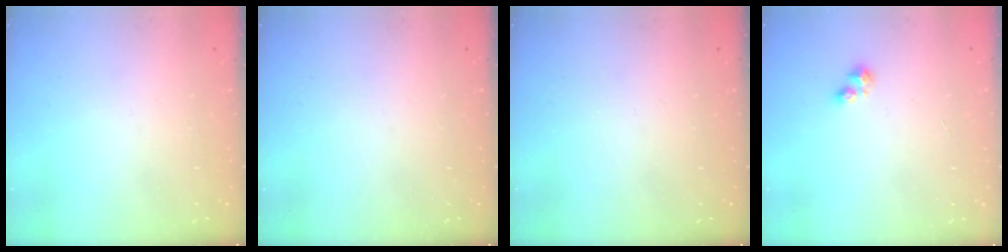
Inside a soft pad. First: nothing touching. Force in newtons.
{"total": 0.0}
{"total": 0.0}
{"total": 2.5, "press": 2.5, "slide": 0.4}